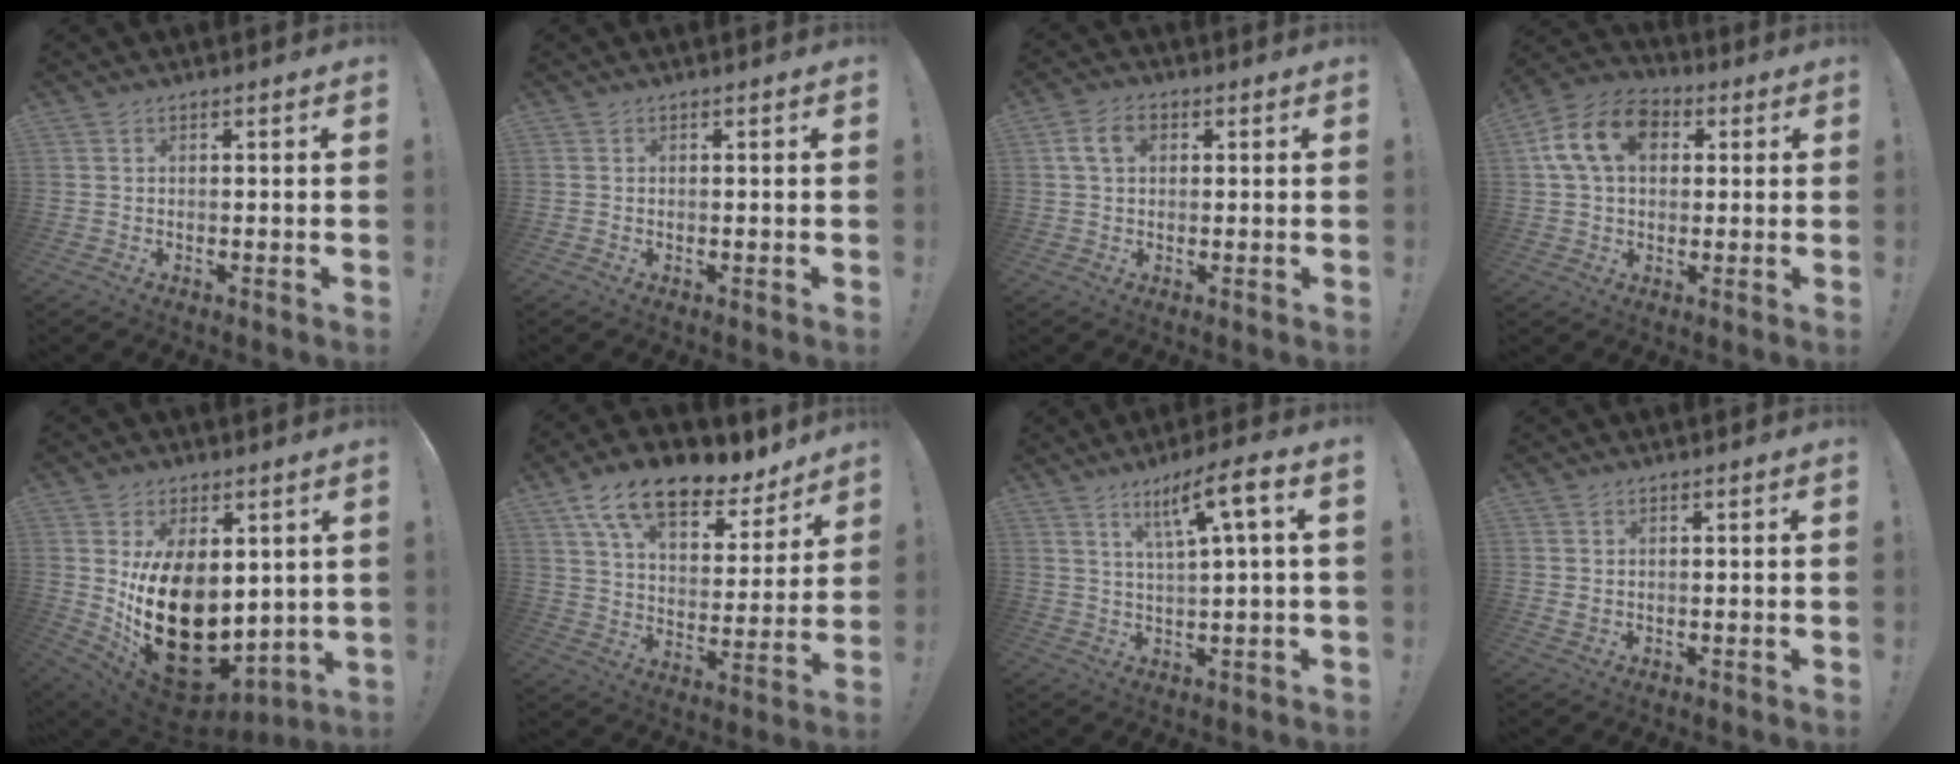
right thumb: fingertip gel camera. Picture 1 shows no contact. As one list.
[{"total": 0.0}, {"total": 6.8, "force": [2.1, 4.8, 4.4], "torque": [-0.081, 0.006, 0.039]}, {"total": 15.3, "force": [4.6, 10.8, 9.8], "torque": [-0.173, 0.002, 0.088]}, {"total": 22.9, "force": [-0.8, 15.4, 16.9], "torque": [-0.305, -0.016, 0.008]}, {"total": 16.3, "force": [11.3, 7.6, 9.0], "torque": [-0.153, -0.072, 0.200]}, {"total": 9.5, "force": [3.9, 0.1, 8.7], "torque": [-0.142, -0.014, 0.054]}, {"total": 1.6, "force": [0.6, 1.2, 0.9], "torque": [-0.018, 0.004, 0.011]}]